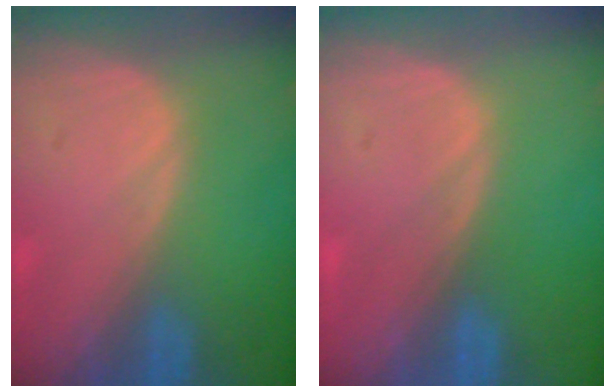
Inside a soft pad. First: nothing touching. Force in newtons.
{"total": 0.0}